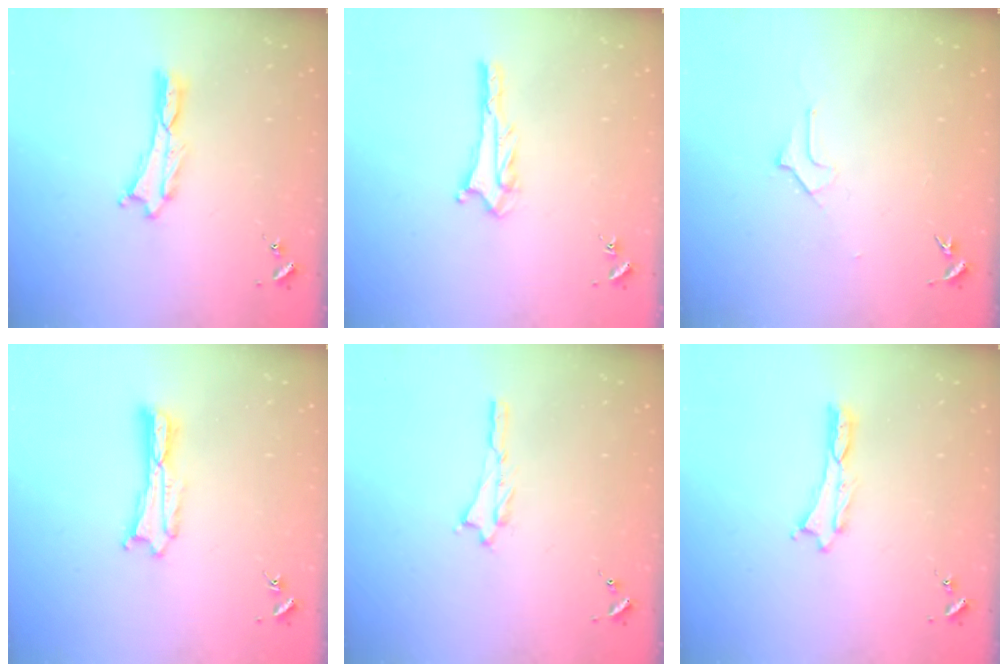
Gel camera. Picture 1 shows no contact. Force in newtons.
{"total": 2.8, "press": 2.8, "slide": 0.2}
{"total": 1.6, "press": 1.6, "slide": 0.1}
{"total": 0.9, "press": 0.9, "slide": 0.2}
{"total": 0.7, "press": 0.7, "slide": 0.1}
{"total": 0.0}